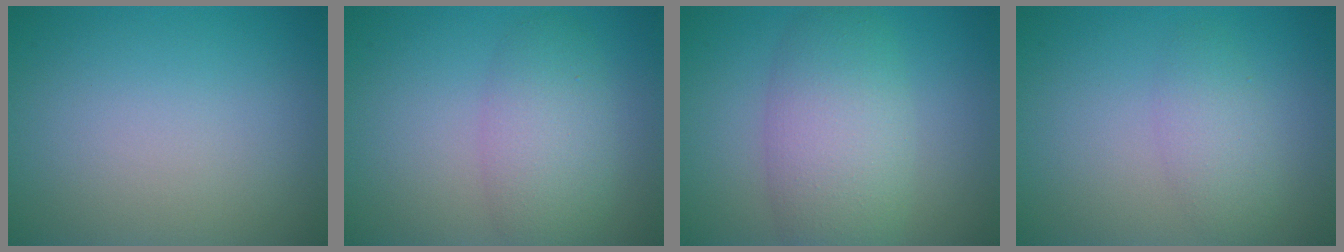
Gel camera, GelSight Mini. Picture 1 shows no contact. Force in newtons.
{"total": 4.2, "press": 4.2, "slide": 0.2}
{"total": 6.2, "press": 6.2, "slide": 0.4}
{"total": 2.4, "press": 2.4, "slide": 0.1}